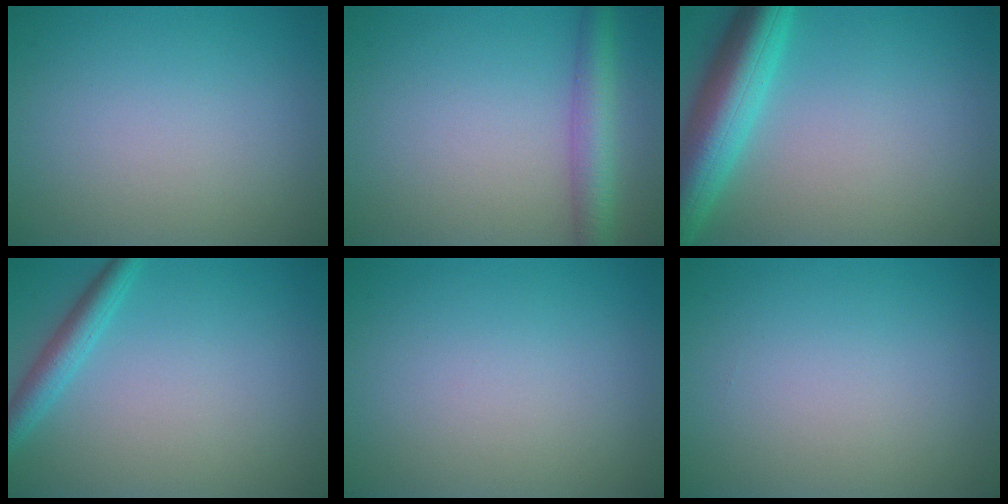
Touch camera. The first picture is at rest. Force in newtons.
{"total": 3.7, "press": 3.7, "slide": 0.2}
{"total": 7.5, "press": 7.5, "slide": 0.4}
{"total": 2.6, "press": 2.6, "slide": 0.2}
{"total": 0.0}
{"total": 0.0}